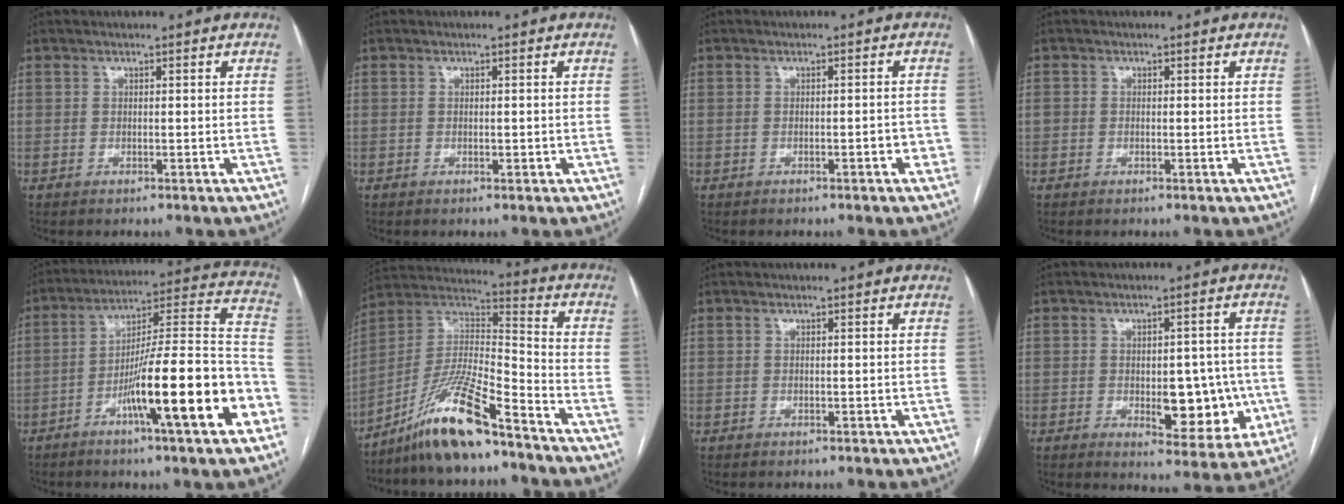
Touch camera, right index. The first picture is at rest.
{"total": 0.7, "force": [-0.1, 0.5, 0.5], "torque": [-0.005, 0.000, 0.000]}
{"total": 2.0, "force": [-0.7, 0.7, 1.7], "torque": [-0.017, 0.004, -0.008]}
{"total": 1.0, "force": [-0.1, 1.0, 0.2], "torque": [0.004, 0.007, -0.002]}
{"total": 21.0, "force": [-8.4, 1.3, 19.3], "torque": [-0.247, 0.008, -0.132]}
{"total": 14.3, "force": [-10.5, 1.3, 9.6], "torque": [-0.190, 0.007, -0.193]}
{"total": 0.0}
{"total": 9.8, "force": [-1.7, 4.7, 8.4], "torque": [-0.088, 0.007, -0.009]}